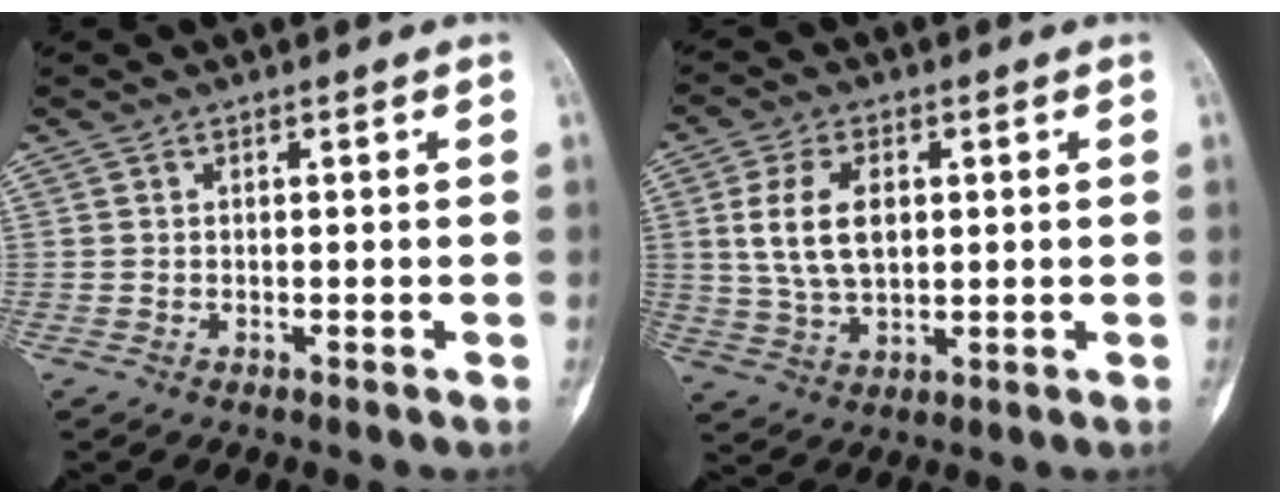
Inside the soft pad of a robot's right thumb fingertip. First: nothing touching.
{"total": 9.8, "force": [1.8, 5.8, 7.7], "torque": [-0.144, -0.002, 0.040]}